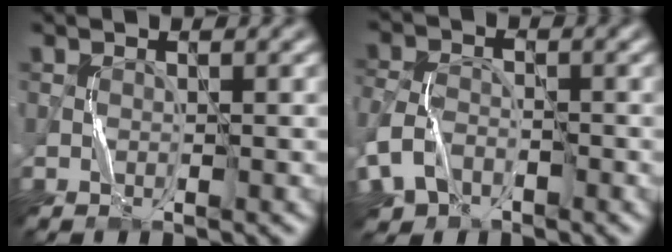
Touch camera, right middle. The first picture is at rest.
{"total": 4.7, "force": [-2.2, 3.3, 2.4], "torque": [-0.060, -0.004, -0.050]}